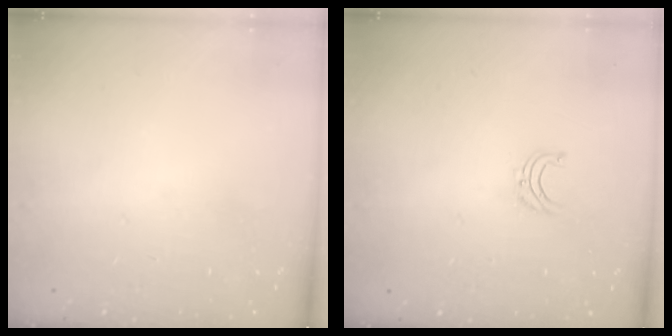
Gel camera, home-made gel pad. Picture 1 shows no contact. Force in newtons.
{"total": 4.2, "press": 4.2, "slide": 0.4}